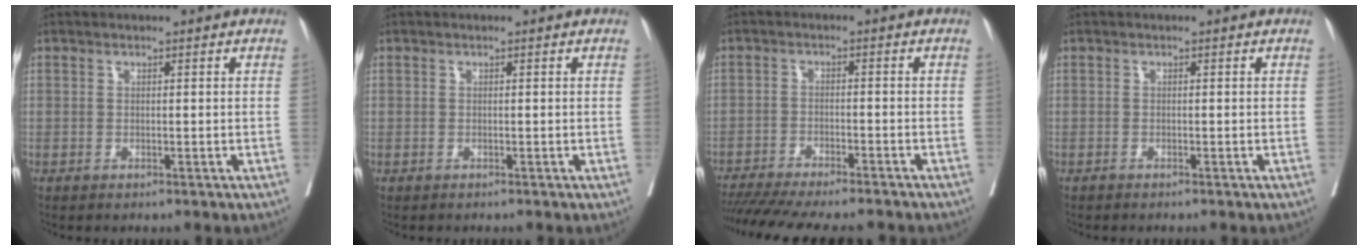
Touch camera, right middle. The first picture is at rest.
{"total": 0.0}
{"total": 17.5, "force": [-15.5, 2.3, 7.8], "torque": [-0.153, -0.033, -0.219]}
{"total": 0.0}